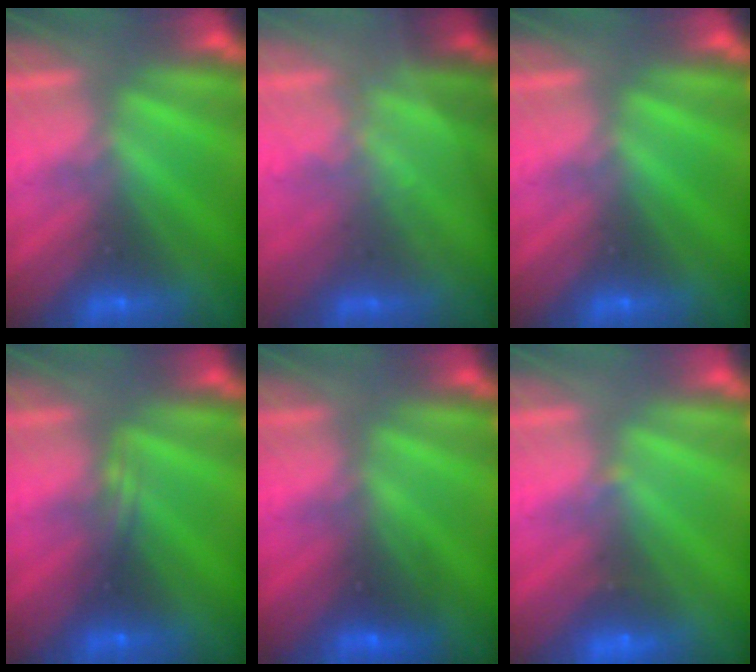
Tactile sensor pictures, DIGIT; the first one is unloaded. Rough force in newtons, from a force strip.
{"total": 1.4}
{"total": 0.0}
{"total": 2.3}
{"total": 2.7}
{"total": 1.5}